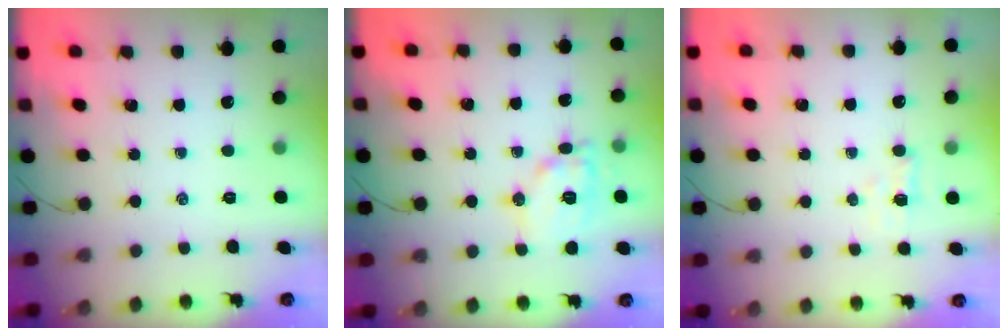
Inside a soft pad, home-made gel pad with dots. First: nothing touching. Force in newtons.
{"total": 11.7, "press": 11.7, "slide": 0.6}
{"total": 2.1, "press": 2.0, "slide": 0.7}